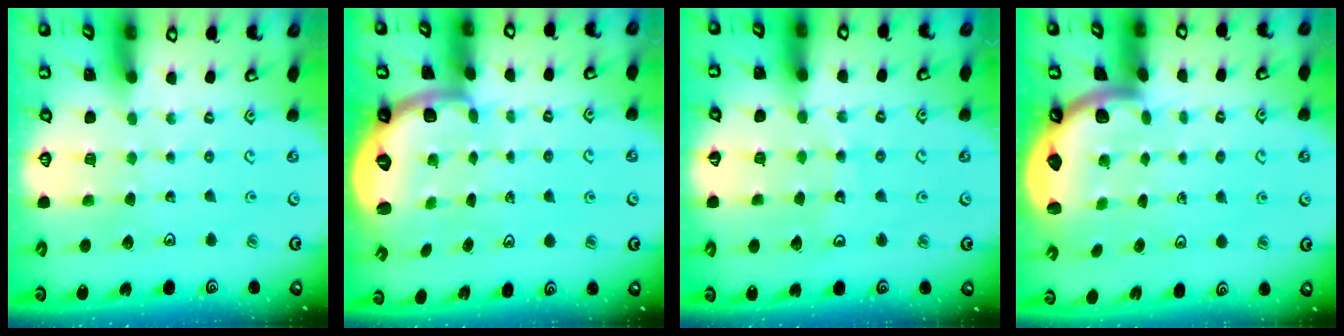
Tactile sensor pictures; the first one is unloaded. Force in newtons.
{"total": 2.1, "press": 1.9, "slide": 1.0}
{"total": 8.0, "press": 7.9, "slide": 1.0}
{"total": 2.3, "press": 2.3, "slide": 0.4}